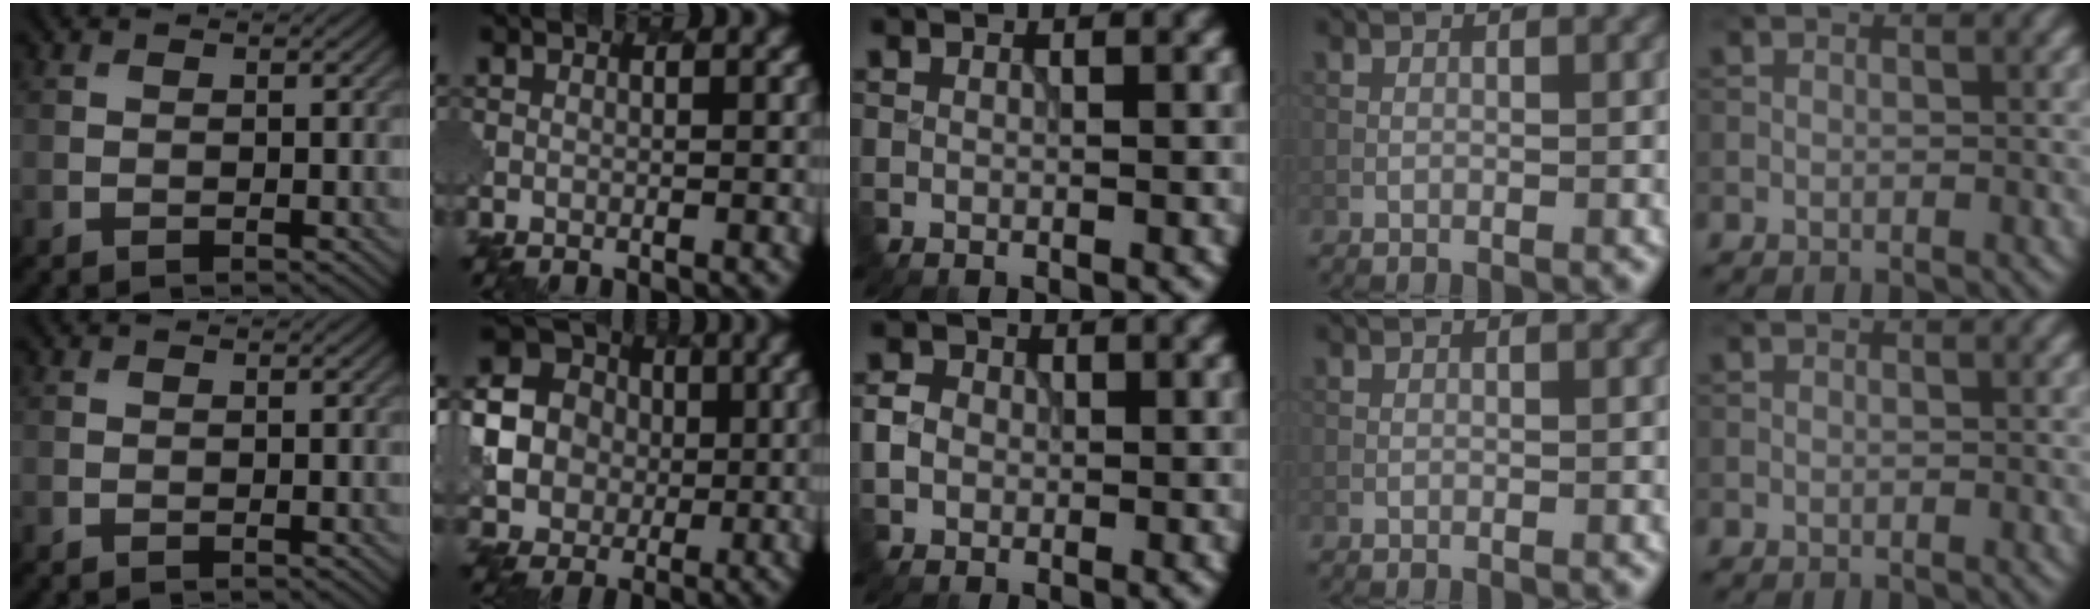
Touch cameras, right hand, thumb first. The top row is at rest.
{"index": {"total": 12.1, "force": [0.9, 11.5, 3.4], "torque": [-0.128, 0.002, 0.002]}, "middle": {"total": 2.1, "force": [-0.2, 1.9, 0.8], "torque": [-0.013, 0.002, -0.006]}}